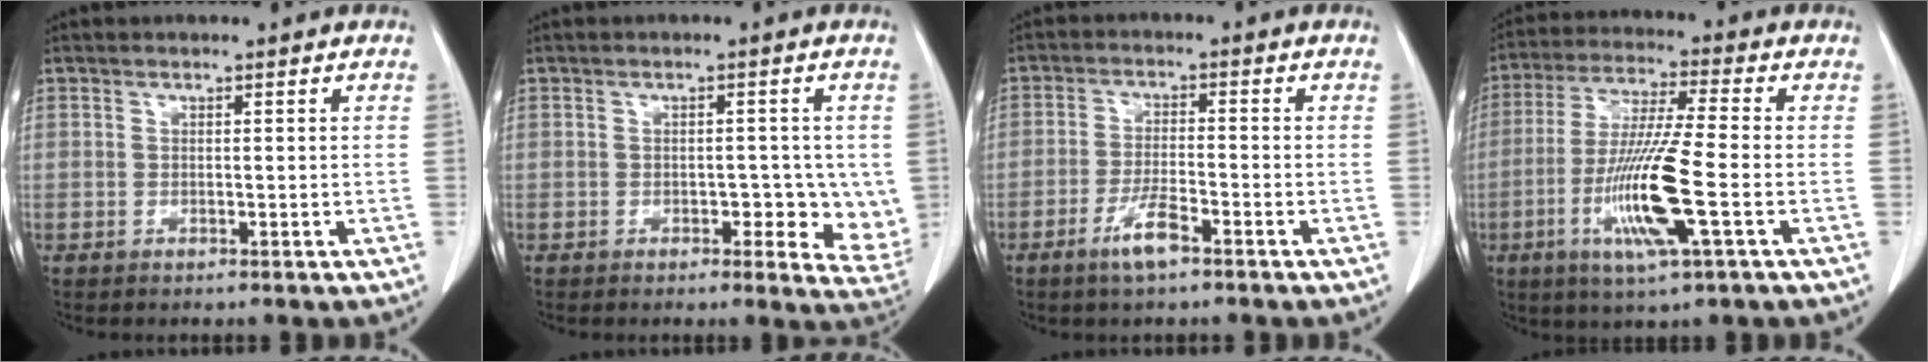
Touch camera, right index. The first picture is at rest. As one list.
[{"total": 6.7, "force": [-0.6, 3.3, 5.8], "torque": [-0.053, -0.006, -0.006]}, {"total": 4.9, "force": [-3.1, 0.7, 3.8], "torque": [-0.077, -0.003, -0.056]}, {"total": 13.1, "force": [-3.7, 0.2, 12.5], "torque": [-0.253, -0.018, -0.075]}]